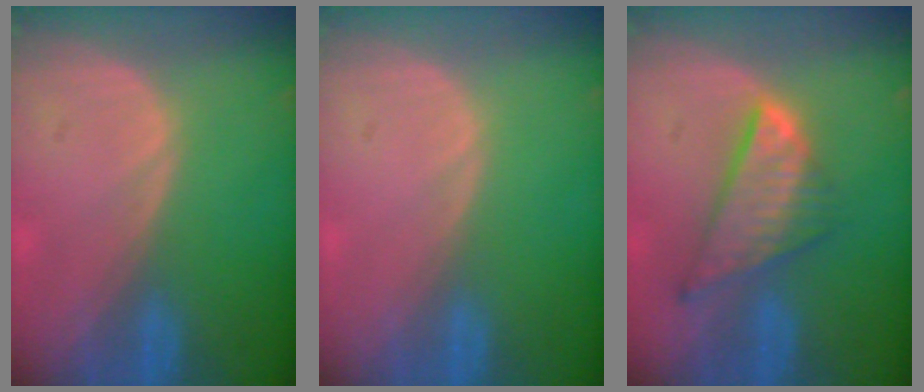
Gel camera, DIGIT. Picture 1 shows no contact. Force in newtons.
{"total": 0.0}
{"total": 8.4, "press": 7.2, "slide": 4.3}